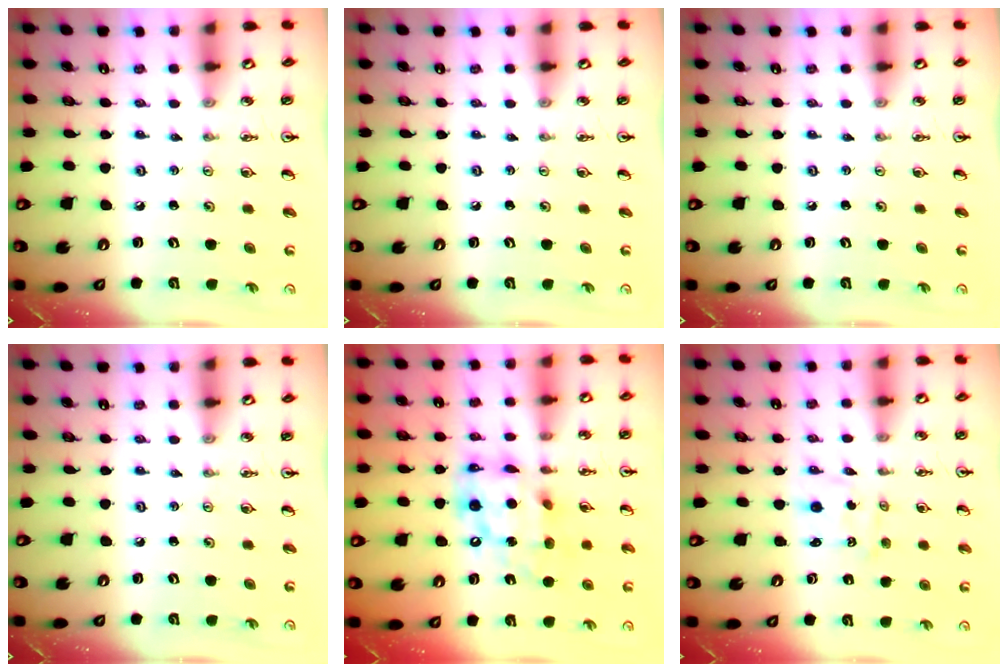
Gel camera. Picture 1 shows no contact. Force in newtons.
{"total": 0.0}
{"total": 0.0}
{"total": 0.0}
{"total": 14.2, "press": 14.2, "slide": 1.4}
{"total": 1.1, "press": 0.7, "slide": 0.8}